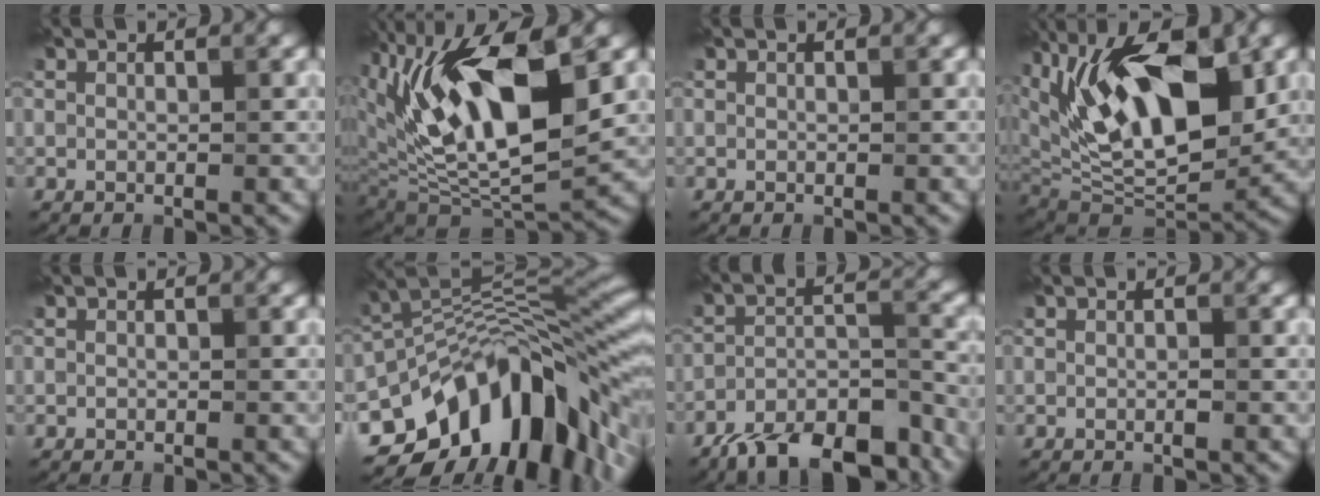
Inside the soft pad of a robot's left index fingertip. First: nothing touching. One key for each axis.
{"total": 13.2, "fx": 3.7, "fy": 6.2, "fz": 11.1, "tx": -0.199, "ty": -0.007, "tz": 0.068}
{"total": 0.0}
{"total": 14.7, "fx": 4.1, "fy": 6.6, "fz": 12.5, "tx": -0.198, "ty": -0.001, "tz": 0.066}
{"total": 0.0}
{"total": 14.4, "fx": -7.6, "fy": 7.3, "fz": 9.8, "tx": -0.155, "ty": 0.010, "tz": -0.128}
{"total": 10.4, "fx": -8.3, "fy": 3.4, "fz": 5.2, "tx": -0.081, "ty": -0.008, "tz": -0.141}
{"total": 0.5, "fx": -0.2, "fy": 0.1, "fz": 0.5, "tx": -0.009, "ty": 0.000, "tz": -0.003}